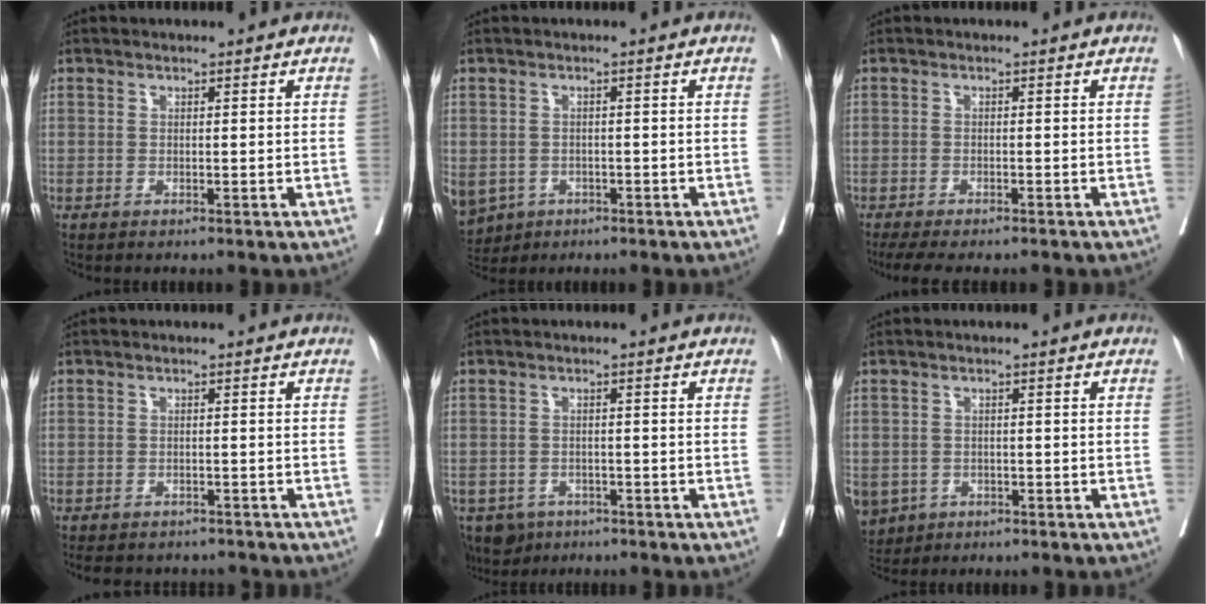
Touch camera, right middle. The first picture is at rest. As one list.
[{"total": 11.8, "force": [-5.3, 9.5, 4.5], "torque": [-0.144, -0.006, -0.069]}, {"total": 8.0, "force": [-6.8, 1.8, 3.9], "torque": [-0.055, -0.008, -0.100]}, {"total": 8.7, "force": [-7.9, 3.1, 2.2], "torque": [-0.040, 0.000, -0.096]}, {"total": 5.2, "force": [-3.7, 3.4, 1.2], "torque": [-0.015, 0.000, -0.057]}, {"total": 8.1, "force": [-3.9, 6.6, 2.6], "torque": [-0.079, -0.002, -0.057]}]